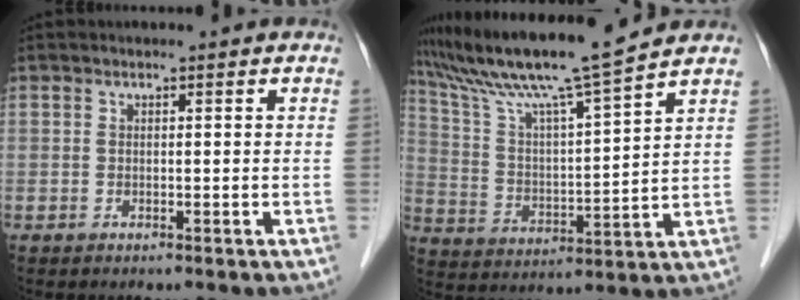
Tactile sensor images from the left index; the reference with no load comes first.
{"total": 15.1, "force": [13.0, -1.7, 7.6], "torque": [-0.147, 0.006, 0.229]}